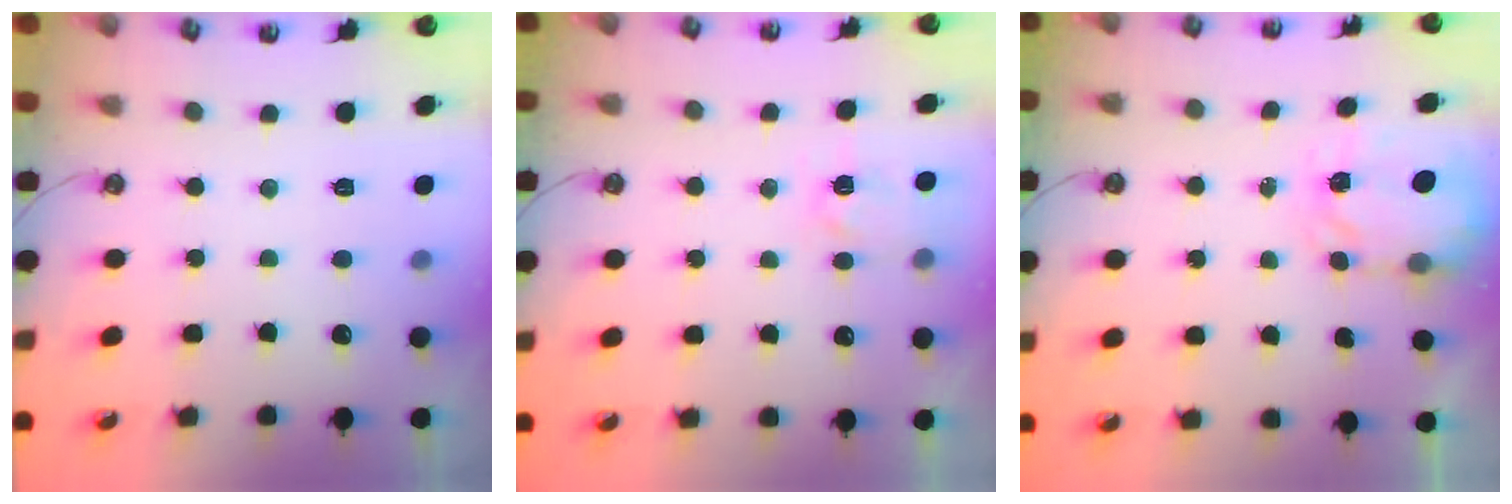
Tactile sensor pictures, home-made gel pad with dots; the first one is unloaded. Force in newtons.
{"total": 4.4, "press": 4.4, "slide": 0.5}
{"total": 3.5, "press": 3.5, "slide": 0.4}